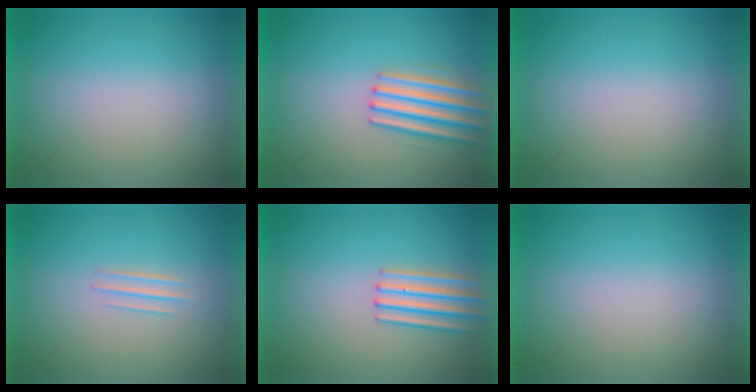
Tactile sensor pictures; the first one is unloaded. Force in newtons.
{"total": 3.8}
{"total": 0.0}
{"total": 1.0}
{"total": 2.7}
{"total": 0.0}